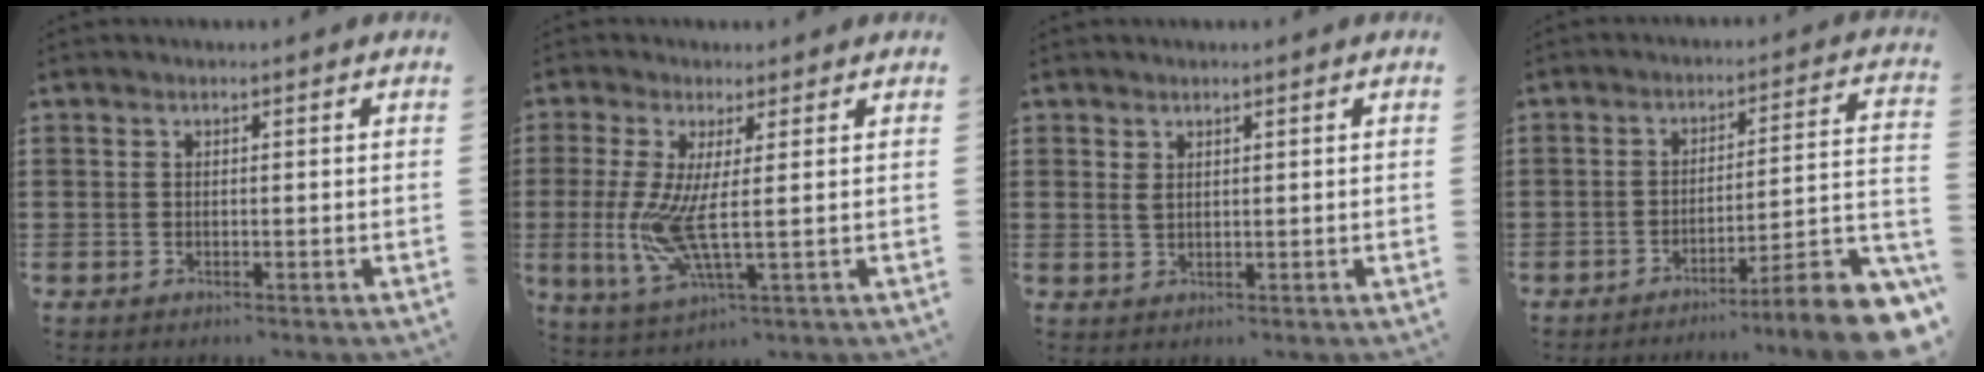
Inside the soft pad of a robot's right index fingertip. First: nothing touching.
{"total": 8.0, "force": [-0.1, 1.4, 7.8], "torque": [-0.177, -0.026, -0.004]}
{"total": 1.3, "force": [0.9, 0.7, 0.8], "torque": [-0.018, 0.003, 0.016]}
{"total": 7.8, "force": [-5.8, -0.1, 5.2], "torque": [-0.068, -0.010, -0.116]}